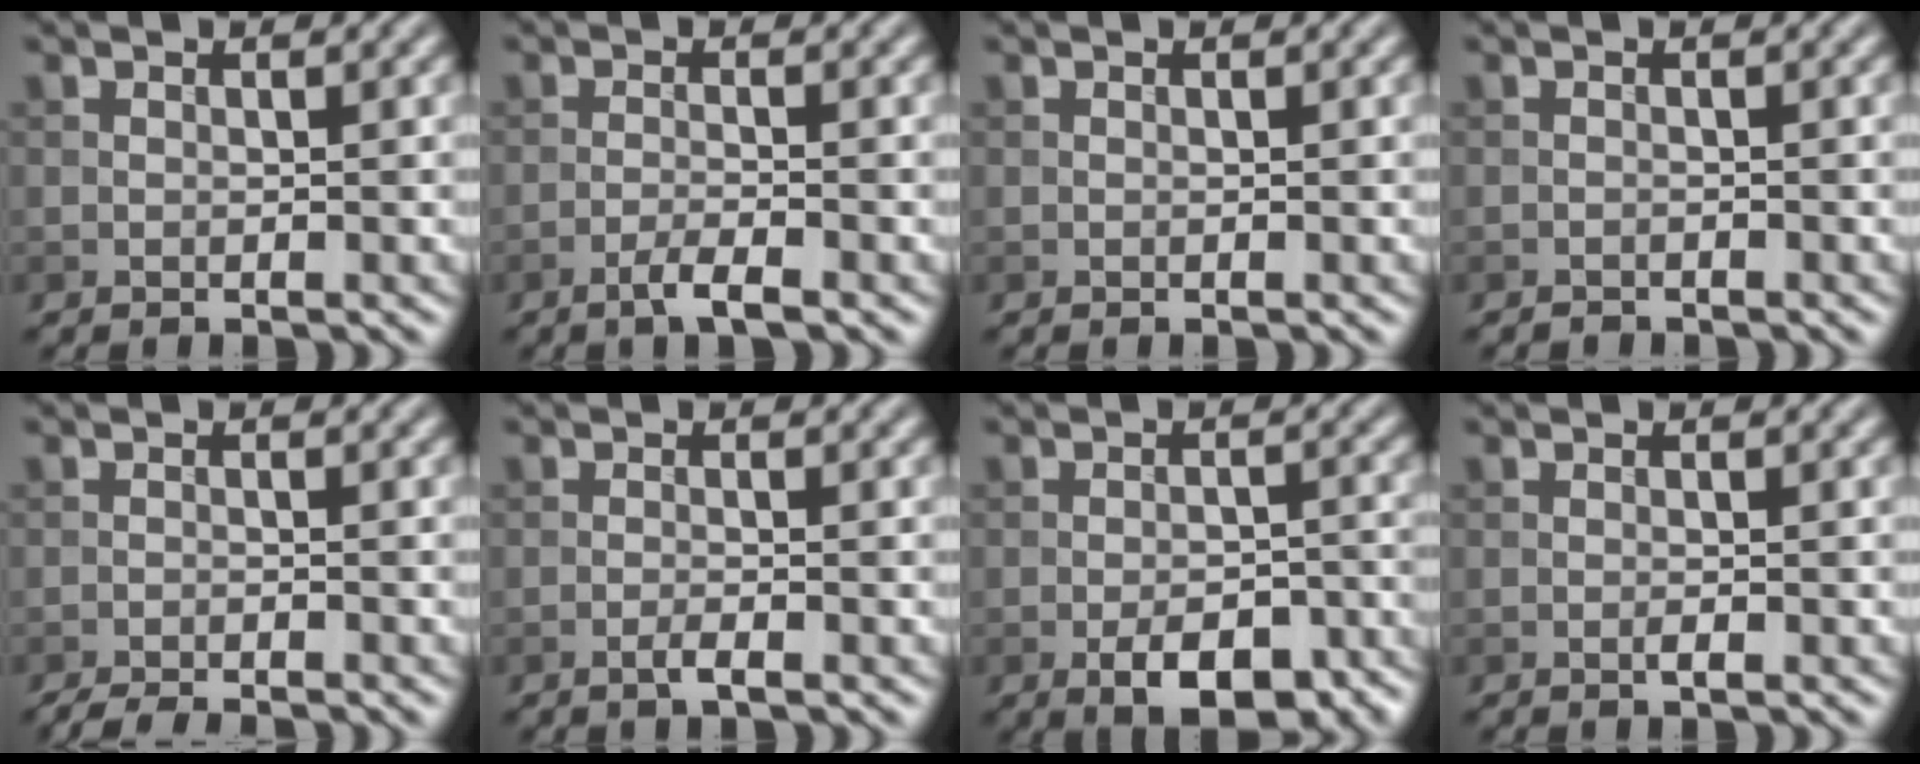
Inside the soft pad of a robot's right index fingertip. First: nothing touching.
{"total": 2.3, "force": [-1.4, 0.4, 1.8], "torque": [-0.032, 0.004, -0.032]}
{"total": 0.0}
{"total": 0.6, "force": [-0.6, 0.1, 0.0], "torque": [0.002, -0.001, -0.012]}
{"total": 3.0, "force": [-2.7, 0.3, 1.3], "torque": [-0.024, -0.004, -0.050]}
{"total": 1.3, "force": [-0.8, 0.2, 1.0], "torque": [-0.018, 0.002, -0.017]}
{"total": 6.6, "force": [-3.6, 3.0, 4.7], "torque": [-0.067, -0.002, -0.049]}
{"total": 0.6, "force": [-0.3, 0.1, 0.6], "torque": [-0.012, -0.001, -0.006]}